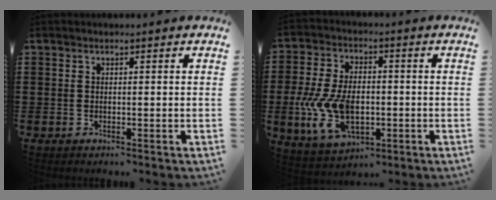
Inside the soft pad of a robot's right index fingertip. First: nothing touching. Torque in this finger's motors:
{"motor_torque": [1.52, -0.62, 0.34, -0.06]}